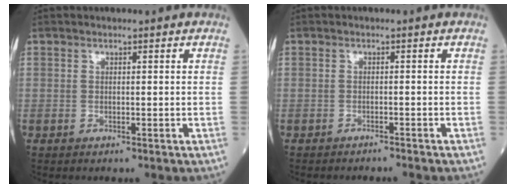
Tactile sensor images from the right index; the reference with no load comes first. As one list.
[{"total": 2.7, "force": [-2.6, -0.1, 0.7], "torque": [-0.011, -0.001, -0.032]}]